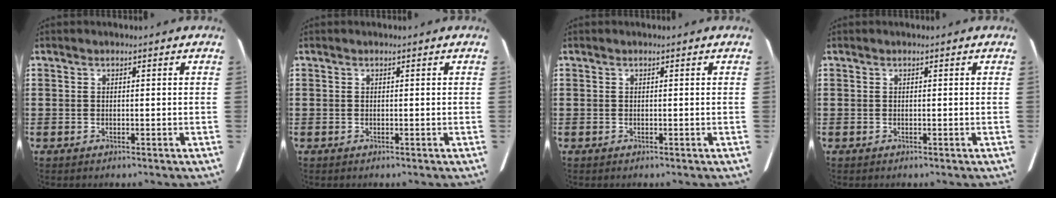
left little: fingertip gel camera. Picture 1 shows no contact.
{"total": 0.0}
{"total": 0.0}
{"total": 0.0}